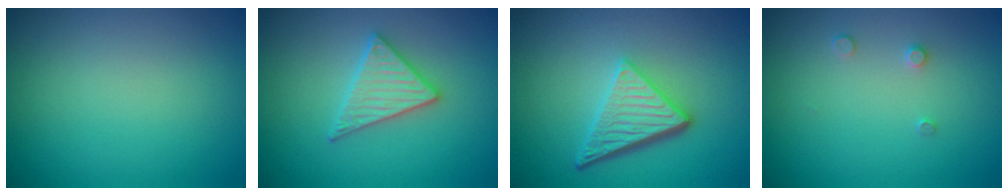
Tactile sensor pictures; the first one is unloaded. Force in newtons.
{"total": 3.3, "press": 3.3, "slide": 0.5}
{"total": 4.7, "press": 3.5, "slide": 3.2}
{"total": 0.8, "press": 0.8, "slide": 0.0}